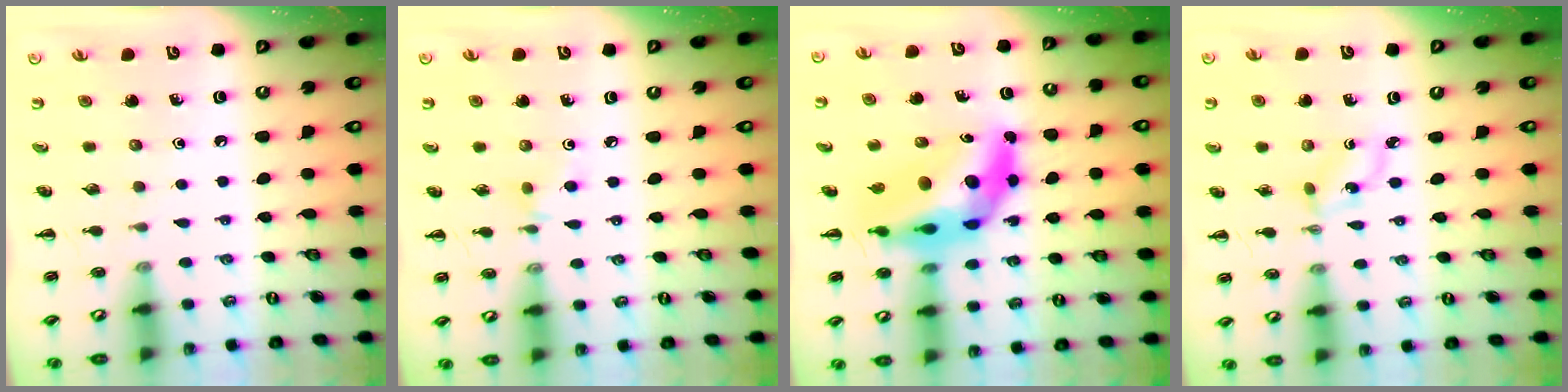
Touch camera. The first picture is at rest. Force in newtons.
{"total": 3.1, "press": 2.8, "slide": 1.2}
{"total": 12.7, "press": 12.1, "slide": 3.9}
{"total": 1.8, "press": 1.7, "slide": 0.5}